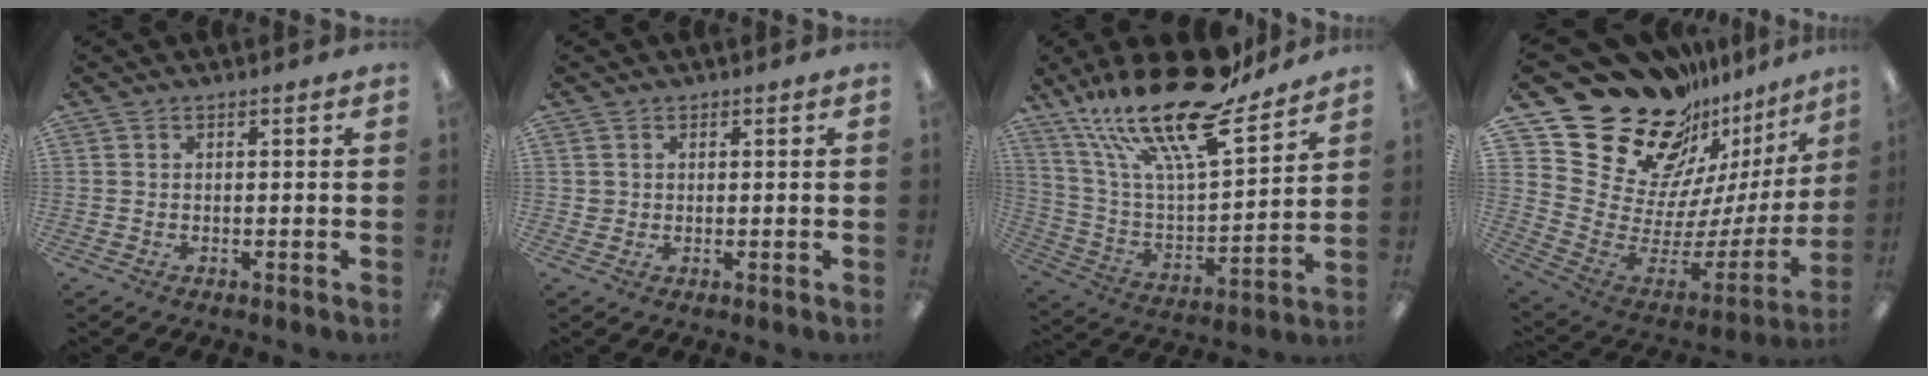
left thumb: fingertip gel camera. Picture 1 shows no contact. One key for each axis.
{"total": 1.6, "fx": 0.6, "fy": 1.5, "fz": -0.1, "tx": 0.000, "ty": 0.004, "tz": 0.010}
{"total": 25.4, "fx": 19.4, "fy": 7.0, "fz": 14.9, "tx": -0.263, "ty": -0.128, "tz": 0.326}
{"total": 26.6, "fx": 19.9, "fy": 13.9, "fz": 10.9, "tx": -0.164, "ty": -0.168, "tz": 0.392}